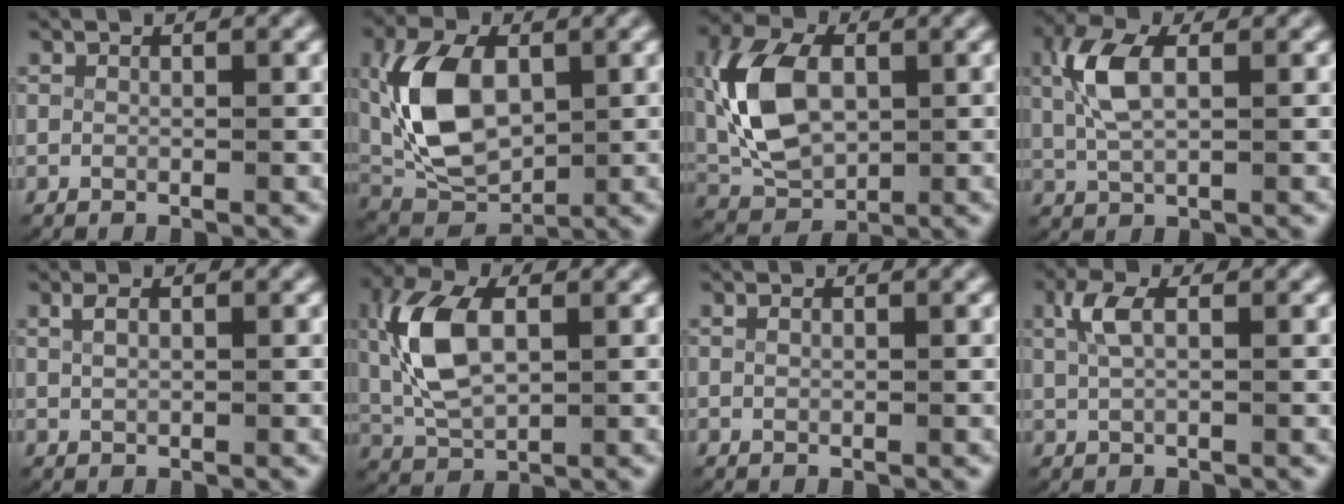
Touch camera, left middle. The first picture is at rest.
{"total": 9.2, "force": [0.9, 6.2, 6.8], "torque": [-0.159, -0.021, 0.025]}
{"total": 8.4, "force": [0.7, 5.8, 6.0], "torque": [-0.140, -0.016, 0.023]}
{"total": 4.2, "force": [1.0, 1.9, 3.7], "torque": [-0.089, 0.001, 0.022]}
{"total": 0.9, "force": [0.6, 0.2, 0.7], "torque": [-0.019, -0.003, 0.017]}
{"total": 6.4, "force": [1.1, 3.7, 5.1], "torque": [-0.131, -0.007, 0.030]}
{"total": 0.0}
{"total": 2.3, "force": [0.7, 0.8, 2.0], "torque": [-0.050, 0.002, 0.017]}